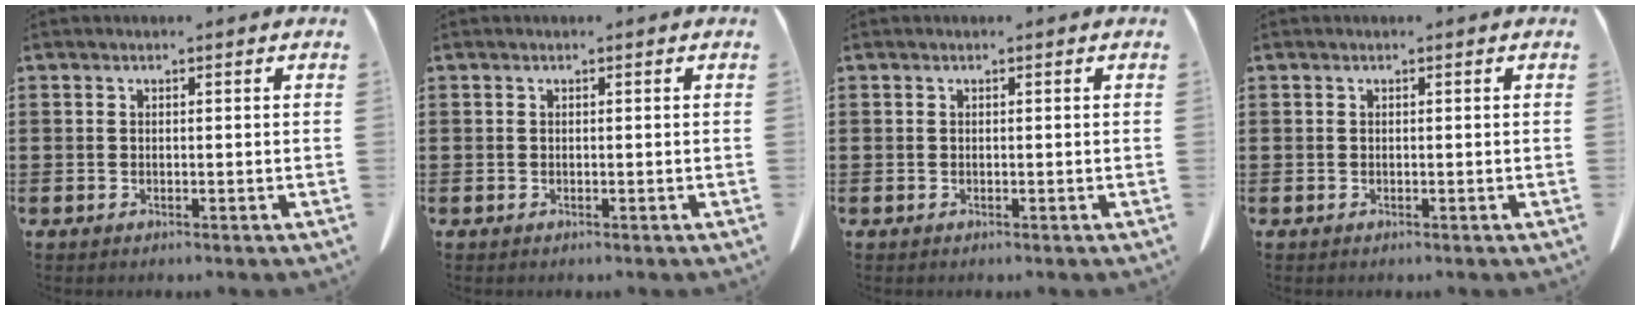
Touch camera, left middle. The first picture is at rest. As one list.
[{"total": 0.0}, {"total": 0.0}, {"total": 0.0}]